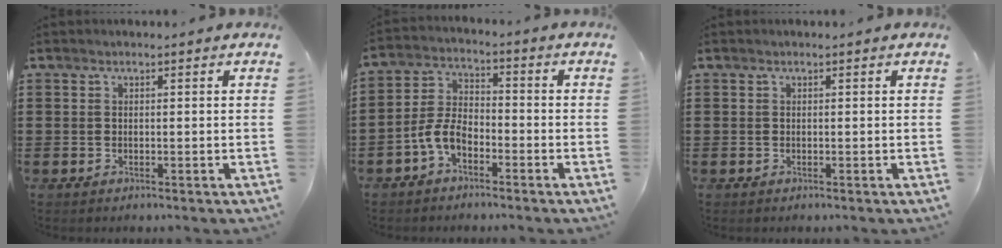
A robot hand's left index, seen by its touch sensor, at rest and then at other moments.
{"total": 5.8, "force": [-3.5, 2.8, 3.6], "torque": [-0.092, 0.005, -0.074]}
{"total": 0.0}